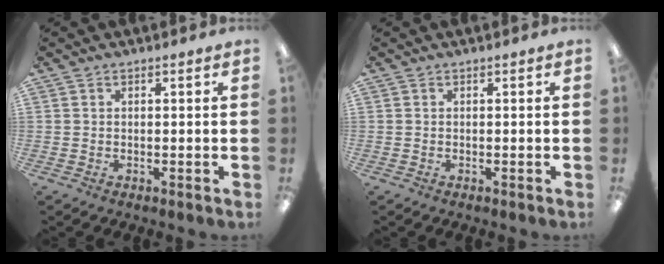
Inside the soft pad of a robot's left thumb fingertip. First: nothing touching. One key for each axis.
{"total": 0.0}